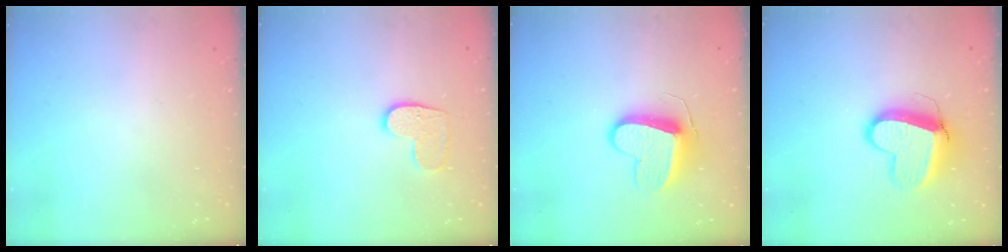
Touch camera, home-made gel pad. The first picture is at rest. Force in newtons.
{"total": 8.4, "press": 8.4, "slide": 0.4}
{"total": 9.9, "press": 9.9, "slide": 0.0}
{"total": 10.7, "press": 10.6, "slide": 1.3}